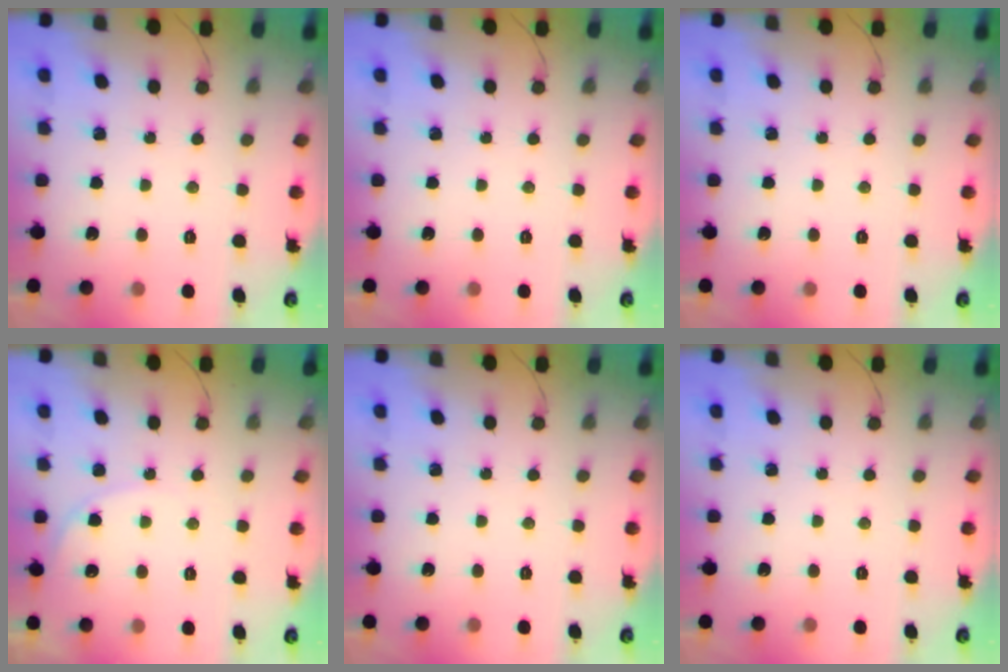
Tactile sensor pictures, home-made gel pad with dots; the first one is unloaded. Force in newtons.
{"total": 0.0}
{"total": 0.0}
{"total": 7.0, "press": 7.0, "slide": 0.5}
{"total": 0.0}
{"total": 0.0}